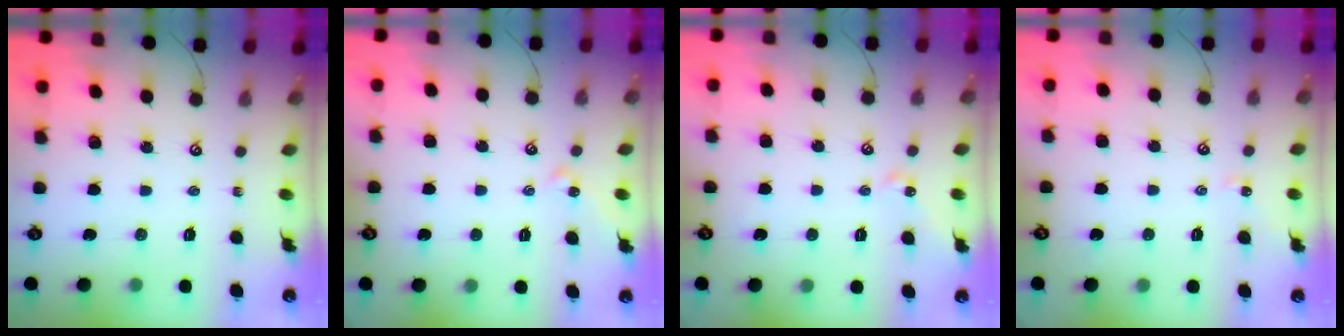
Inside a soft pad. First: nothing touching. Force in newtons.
{"total": 1.3, "press": 1.2, "slide": 0.4}
{"total": 1.5, "press": 1.4, "slide": 0.4}
{"total": 0.6, "press": 0.5, "slide": 0.4}